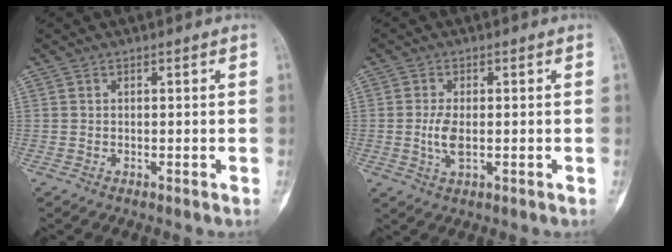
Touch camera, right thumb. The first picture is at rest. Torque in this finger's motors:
{"motor_torque": [0.77, 0.69, 0.45, -0.26, 0.11]}